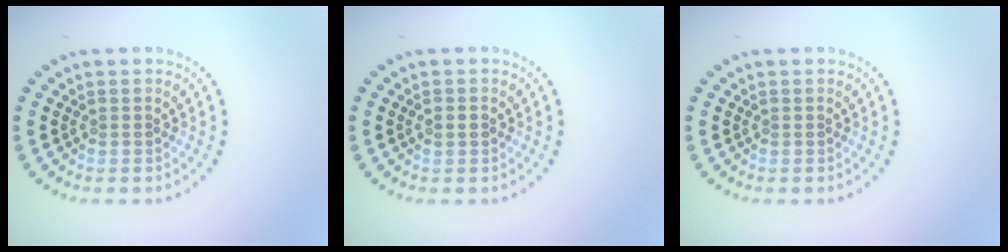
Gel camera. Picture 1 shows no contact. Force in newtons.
{"total": 1.1, "press": 1.1, "slide": 0.1}
{"total": 0.0}